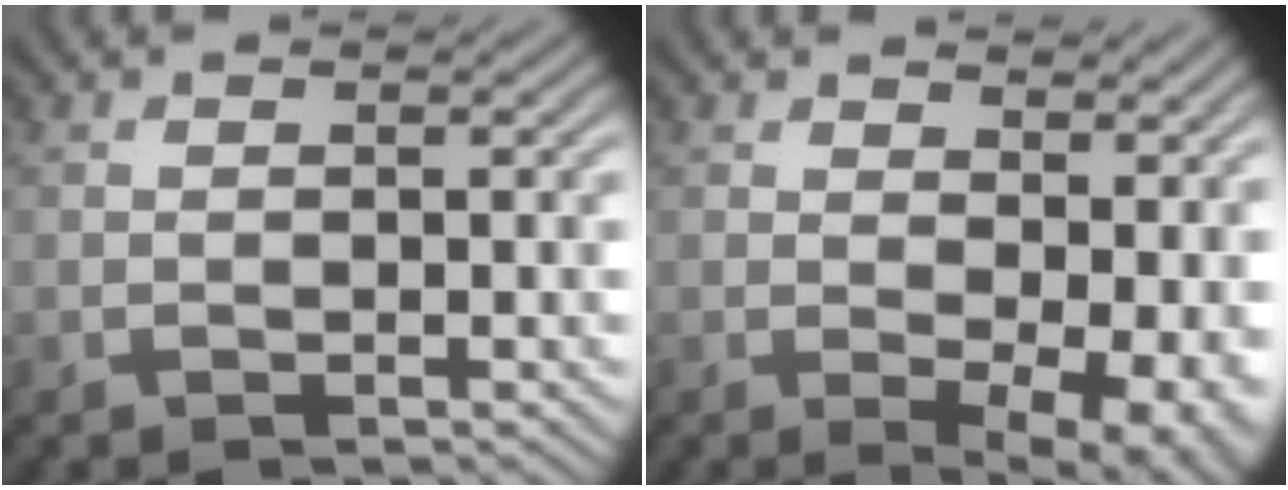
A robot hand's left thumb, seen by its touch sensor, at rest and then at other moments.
{"total": 8.2, "force": [1.6, 4.2, 6.8], "torque": [-0.090, -0.015, 0.036]}